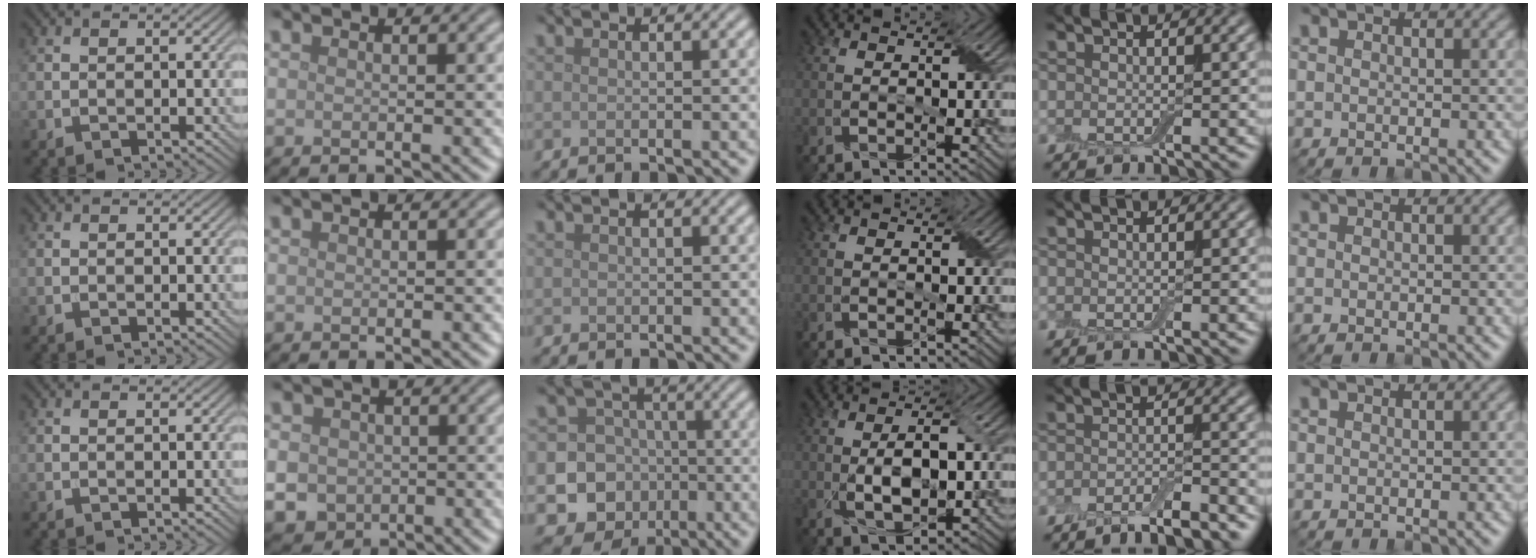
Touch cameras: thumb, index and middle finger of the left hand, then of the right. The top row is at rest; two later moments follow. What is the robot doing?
{"motion": "fold", "object": "cloth"}